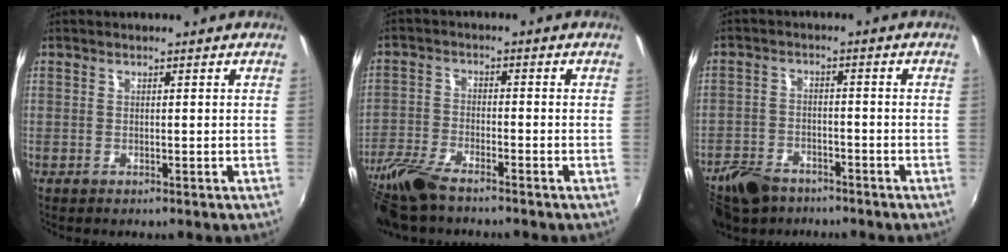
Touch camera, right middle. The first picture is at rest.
{"total": 9.7, "force": [-7.9, 2.4, 5.1], "torque": [-0.128, -0.024, -0.161]}
{"total": 9.3, "force": [-7.0, 5.0, 3.5], "torque": [-0.101, 0.002, -0.122]}